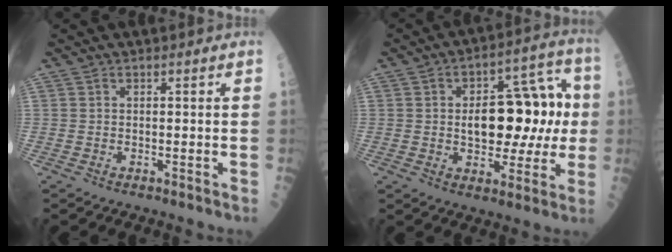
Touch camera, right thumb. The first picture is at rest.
{"total": 17.6, "force": [0.9, 10.0, 14.5], "torque": [-0.153, 0.037, 0.018]}